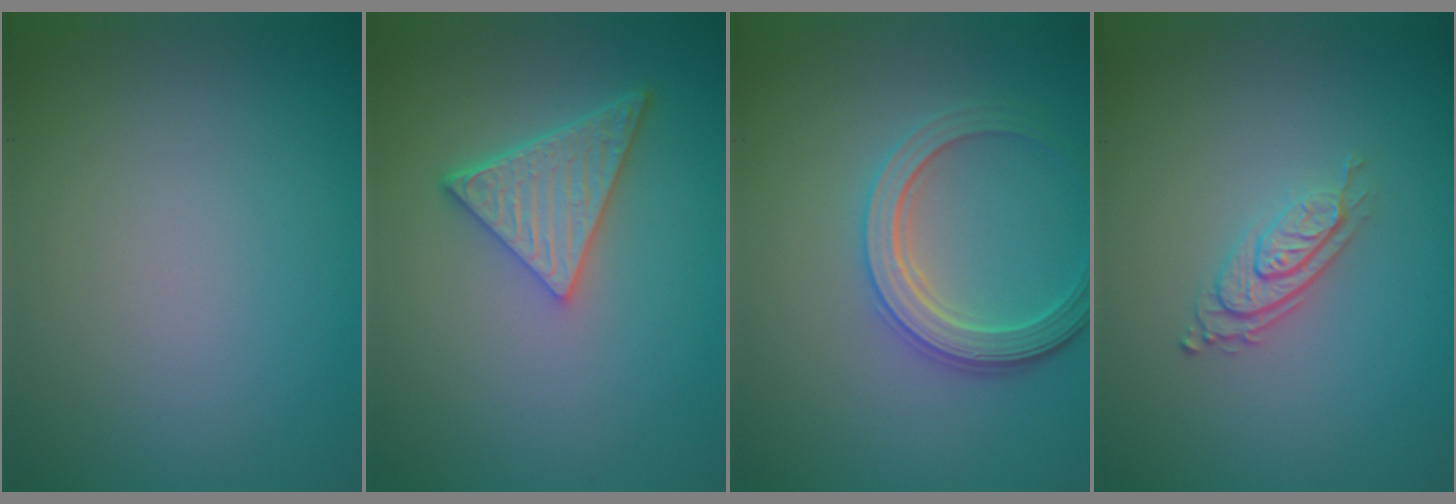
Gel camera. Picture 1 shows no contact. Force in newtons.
{"total": 5.0, "press": 3.7, "slide": 3.3}
{"total": 3.8, "press": 3.4, "slide": 1.8}
{"total": 2.8, "press": 2.1, "slide": 1.9}